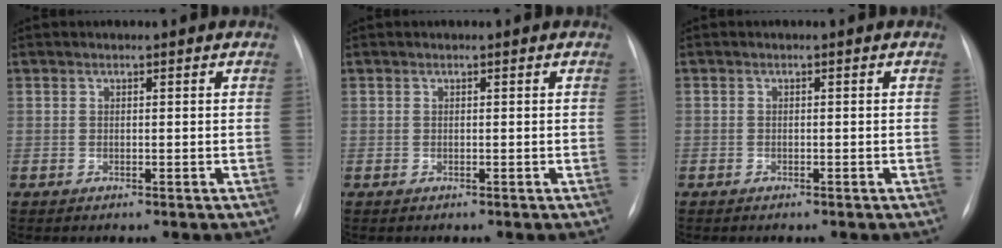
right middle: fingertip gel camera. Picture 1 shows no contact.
{"total": 0.0}
{"total": 0.7, "force": [-0.6, 0.3, 0.1], "torque": [-0.008, 0.001, -0.012]}